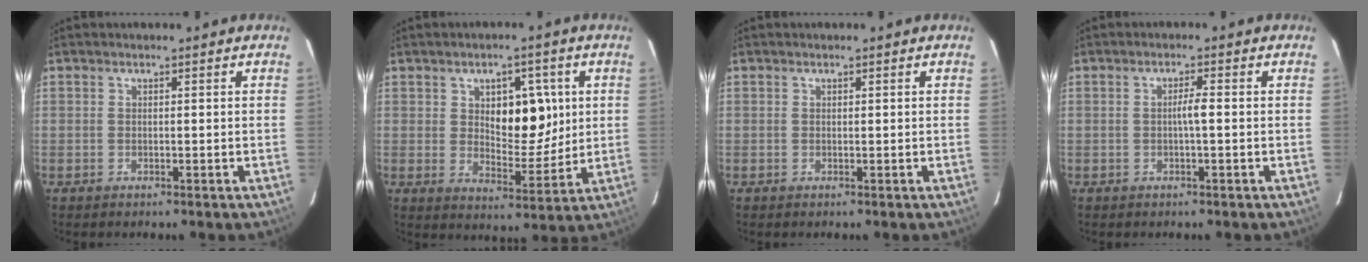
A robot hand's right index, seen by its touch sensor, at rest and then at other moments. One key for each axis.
{"total": 9.0, "fx": 2.4, "fy": 4.4, "fz": 7.4, "tx": -0.103, "ty": 0.006, "tz": 0.046}
{"total": 0.0}
{"total": 1.9, "fx": -0.2, "fy": 0.0, "fz": 1.9, "tx": -0.033, "ty": 0.002, "tz": -0.003}